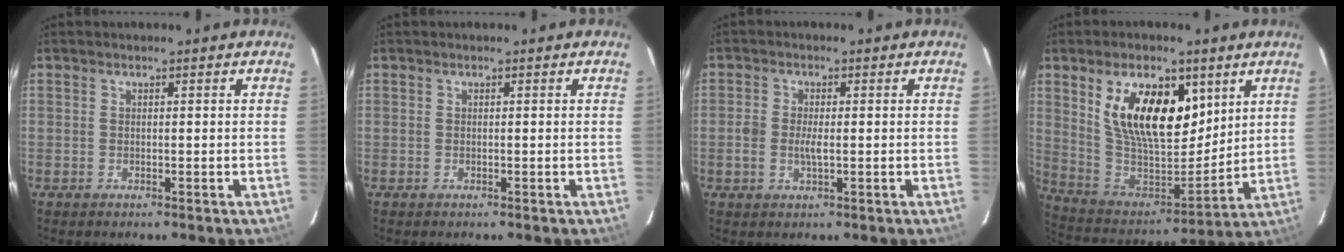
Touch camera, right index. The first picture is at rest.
{"total": 0.0}
{"total": 3.2, "force": [-0.5, 1.5, 2.8], "torque": [-0.059, 0.002, -0.012]}
{"total": 18.7, "force": [8.0, 9.6, 13.9], "torque": [-0.260, 0.005, 0.159]}